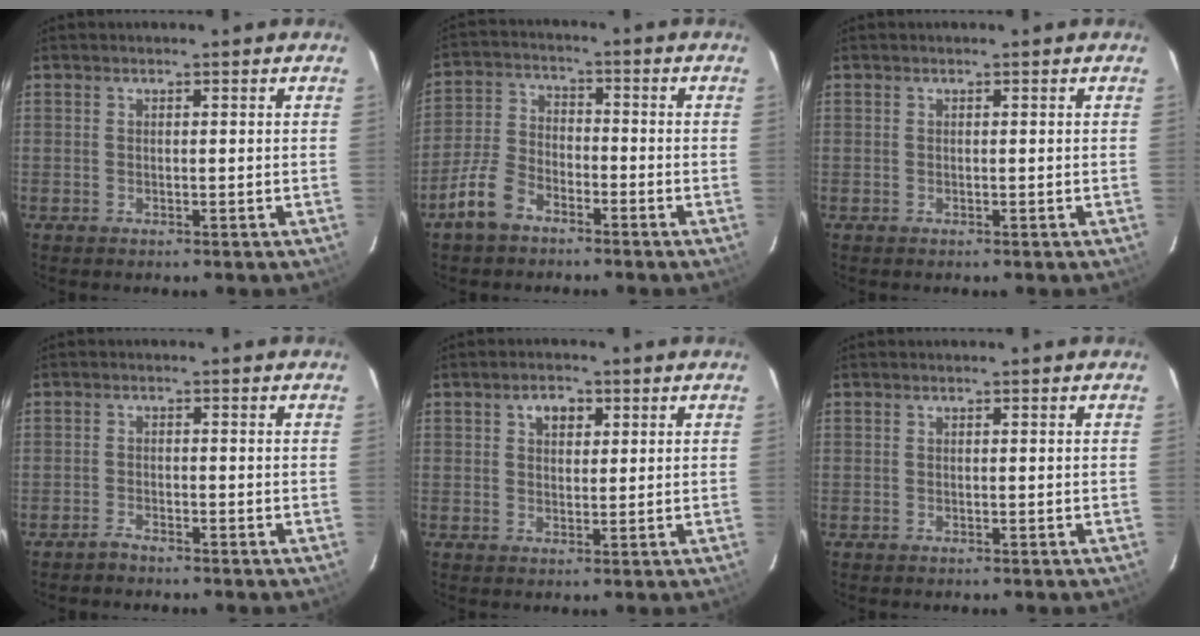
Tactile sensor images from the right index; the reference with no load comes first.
{"total": 8.2, "force": [-5.6, 4.5, 4.0], "torque": [-0.096, 0.011, -0.111]}
{"total": 0.0}
{"total": 1.6, "force": [-1.5, 0.3, 0.2], "torque": [-0.010, 0.001, -0.030]}
{"total": 3.6, "force": [1.5, 2.4, 2.1], "torque": [-0.030, 0.012, 0.026]}
{"total": 0.0}